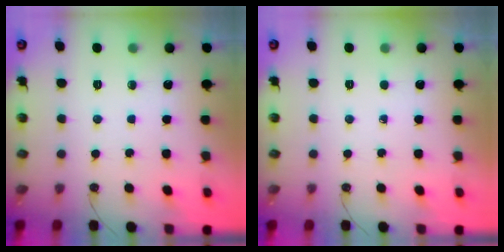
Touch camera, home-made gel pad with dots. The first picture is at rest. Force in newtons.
{"total": 0.0}